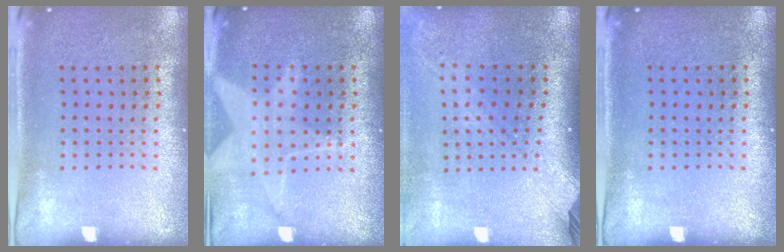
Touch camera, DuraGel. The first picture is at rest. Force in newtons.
{"total": 1.3, "press": 1.3, "slide": 0.3}
{"total": 2.3, "press": 1.7, "slide": 1.5}
{"total": 0.0}